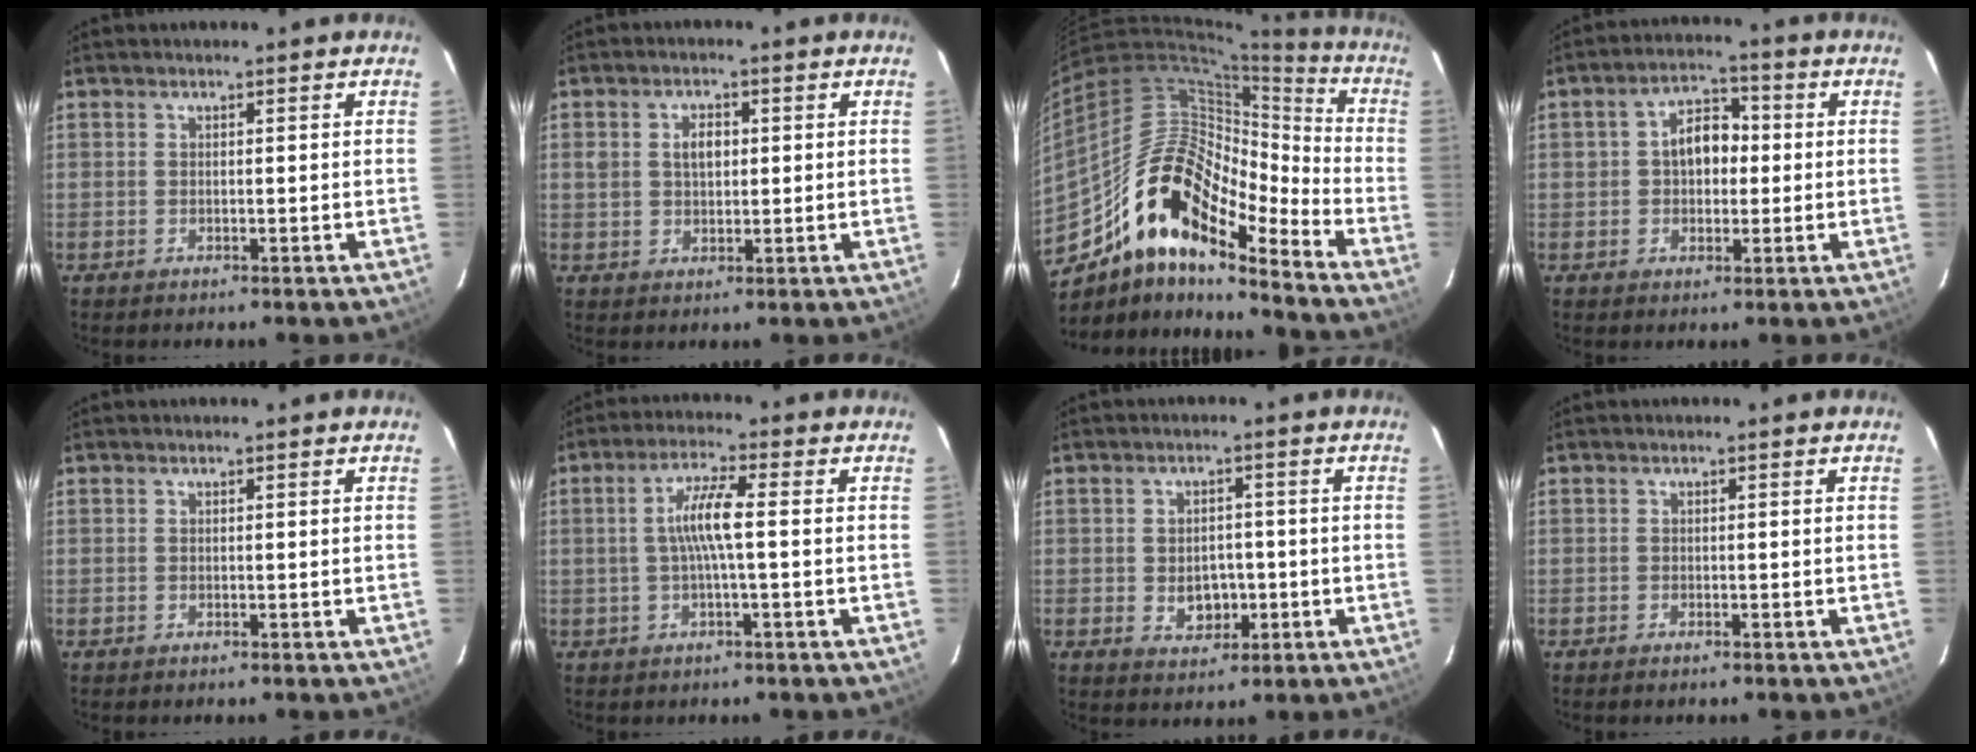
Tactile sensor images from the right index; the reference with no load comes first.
{"total": 4.1, "force": [0.8, 2.8, 2.8], "torque": [-0.048, 0.010, 0.017]}
{"total": 20.4, "force": [-13.5, 7.3, 13.4], "torque": [-0.231, -0.004, -0.261]}
{"total": 7.1, "force": [0.4, 5.0, 5.0], "torque": [-0.084, 0.027, 0.011]}
{"total": 0.0}
{"total": 6.2, "force": [-0.1, 0.3, 6.2], "torque": [-0.121, 0.005, -0.001]}
{"total": 5.3, "force": [-1.1, 4.1, 3.2], "torque": [-0.054, 0.000, -0.006]}
{"total": 0.7, "force": [-0.6, 0.1, 0.3], "torque": [-0.007, -0.001, -0.011]}